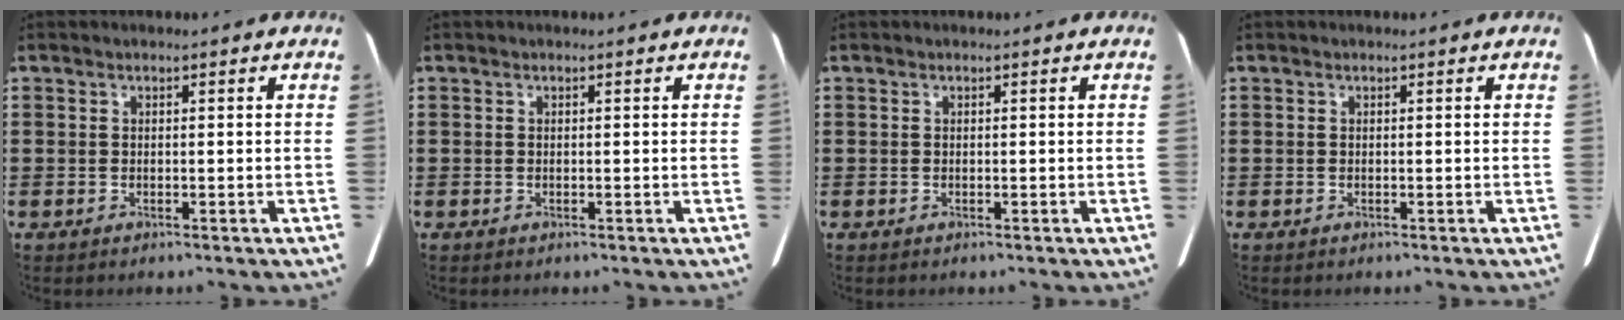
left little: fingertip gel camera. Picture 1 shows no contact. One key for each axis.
{"total": 0.0}
{"total": 0.0}
{"total": 0.0}